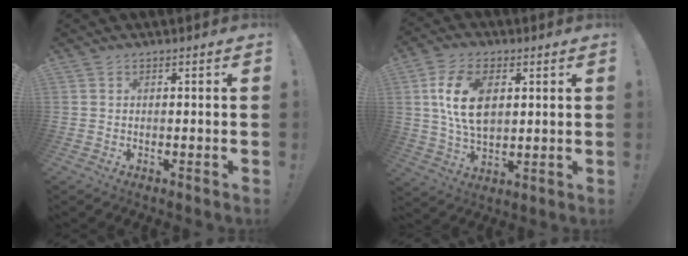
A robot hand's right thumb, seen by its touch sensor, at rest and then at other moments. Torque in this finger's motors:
{"motor_torque": [0.72, 0.76, 0.33, -0.07, 0.39]}